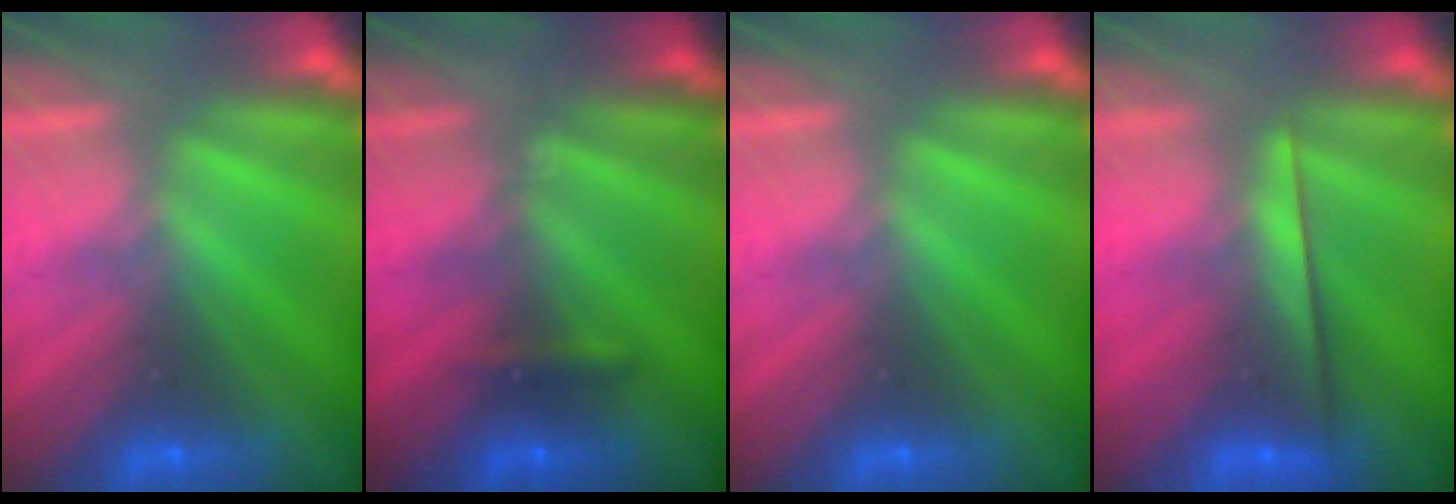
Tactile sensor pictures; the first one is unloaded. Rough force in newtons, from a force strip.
{"total": 3.5}
{"total": 0.0}
{"total": 2.3}